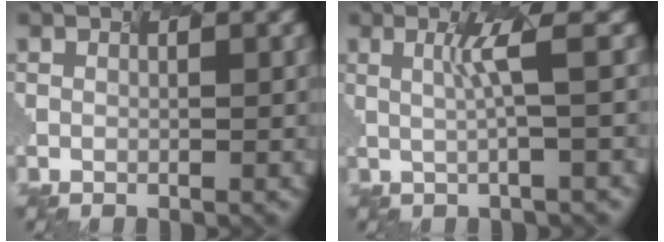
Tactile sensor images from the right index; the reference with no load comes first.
{"total": 2.2, "force": [-0.9, -1.1, 1.7], "torque": [-0.058, -0.002, 0.022]}